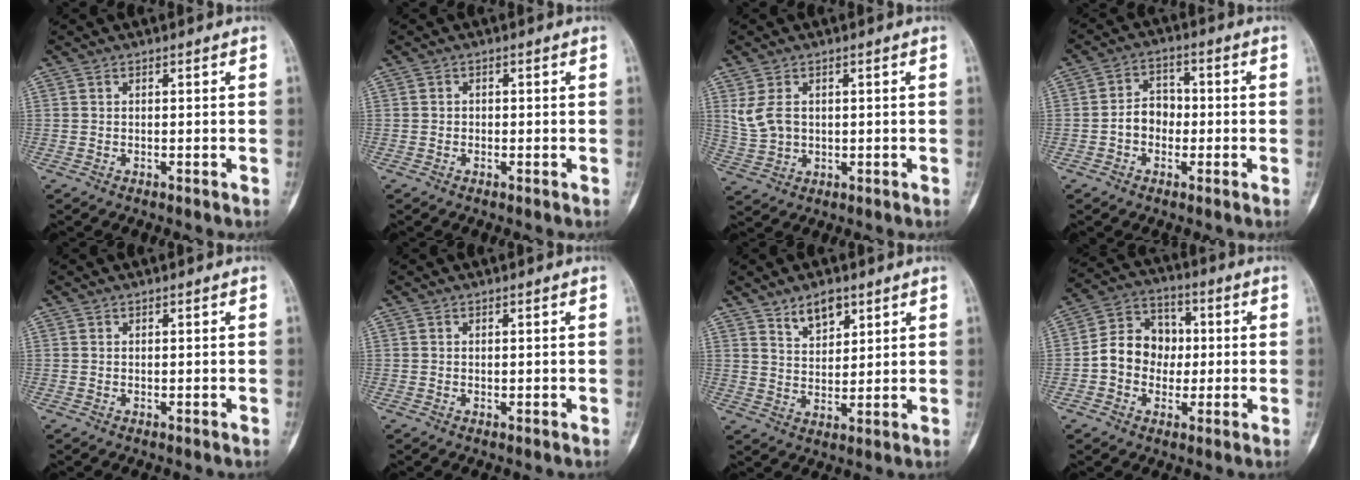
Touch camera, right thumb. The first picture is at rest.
{"total": 0.6, "force": [0.0, 0.6, 0.1], "torque": [0.001, 0.003, -0.002]}
{"total": 5.3, "force": [1.2, 3.8, 3.6], "torque": [-0.069, -0.002, 0.035]}
{"total": 5.8, "force": [-1.2, 4.6, 3.3], "torque": [-0.029, 0.024, -0.033]}
{"total": 0.0}
{"total": 0.0}
{"total": 6.0, "force": [4.1, 3.1, 3.2], "torque": [-0.031, -0.031, 0.075]}
{"total": 10.7, "force": [-0.6, 9.1, 5.6], "torque": [-0.061, 0.032, -0.023]}